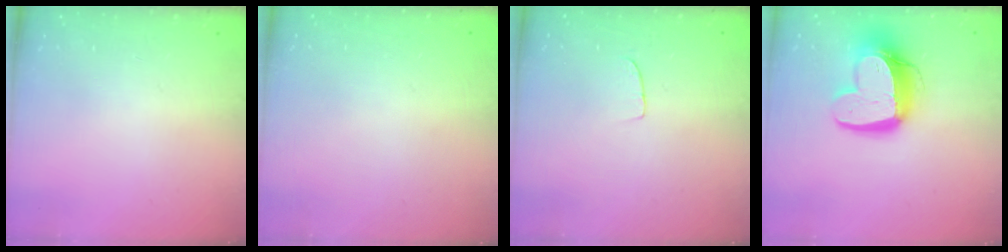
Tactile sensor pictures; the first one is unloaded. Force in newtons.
{"total": 0.0}
{"total": 2.5, "press": 2.5, "slide": 0.1}
{"total": 15.5, "press": 15.4, "slide": 1.8}